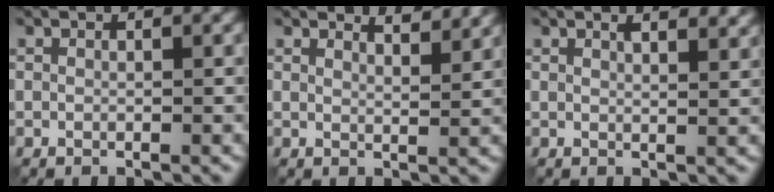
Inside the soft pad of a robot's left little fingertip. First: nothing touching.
{"total": 3.4, "force": [3.2, 0.6, 1.2], "torque": [-0.011, 0.001, 0.036]}
{"total": 3.4, "force": [2.3, 1.2, 2.1], "torque": [-0.009, 0.008, 0.014]}